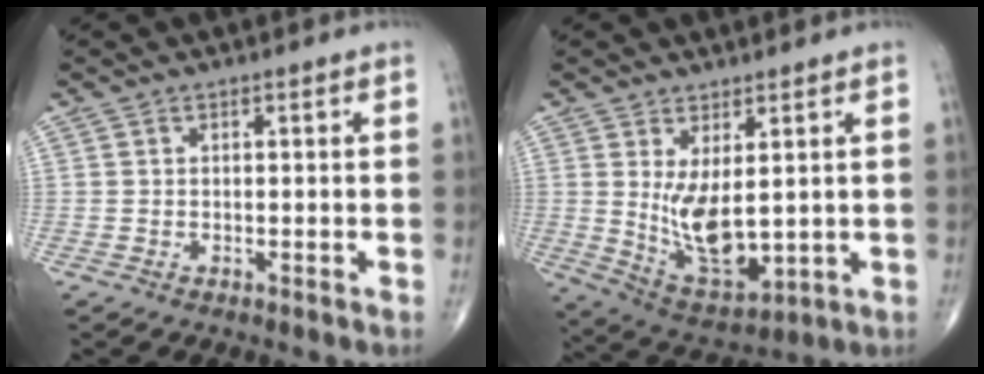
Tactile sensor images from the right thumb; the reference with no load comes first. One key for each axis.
{"total": 10.6, "fx": 1.2, "fy": 4.9, "fz": 9.4, "tx": -0.152, "ty": -0.028, "tz": 0.045}